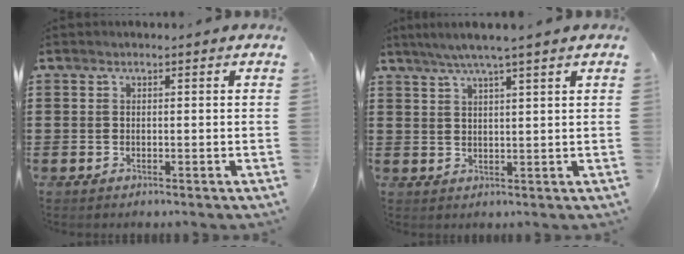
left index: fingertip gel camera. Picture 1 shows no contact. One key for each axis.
{"total": 4.1, "fx": 3.0, "fy": -0.5, "fz": 2.7, "tx": -0.058, "ty": -0.005, "tz": 0.052}